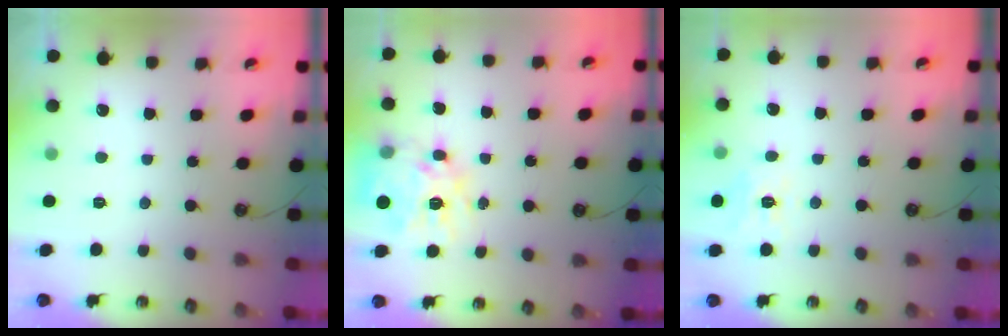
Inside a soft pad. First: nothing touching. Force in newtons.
{"total": 16.1, "press": 16.0, "slide": 1.5}
{"total": 8.9, "press": 8.9, "slide": 1.1}